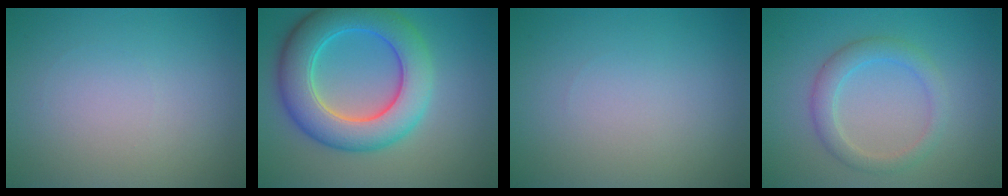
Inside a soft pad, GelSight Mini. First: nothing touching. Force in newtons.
{"total": 8.4, "press": 8.4, "slide": 0.2}
{"total": 0.0}
{"total": 2.8, "press": 2.8, "slide": 0.1}